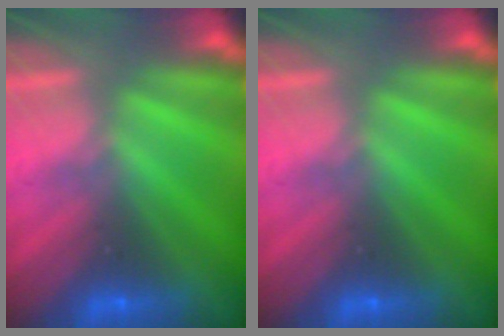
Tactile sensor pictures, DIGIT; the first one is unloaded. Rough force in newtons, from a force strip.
{"total": 0.0}